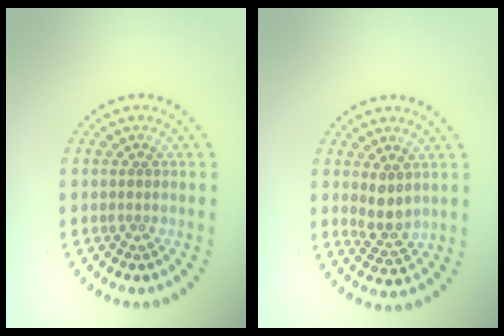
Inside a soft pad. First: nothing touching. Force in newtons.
{"total": 2.4, "press": 2.0, "slide": 1.3}